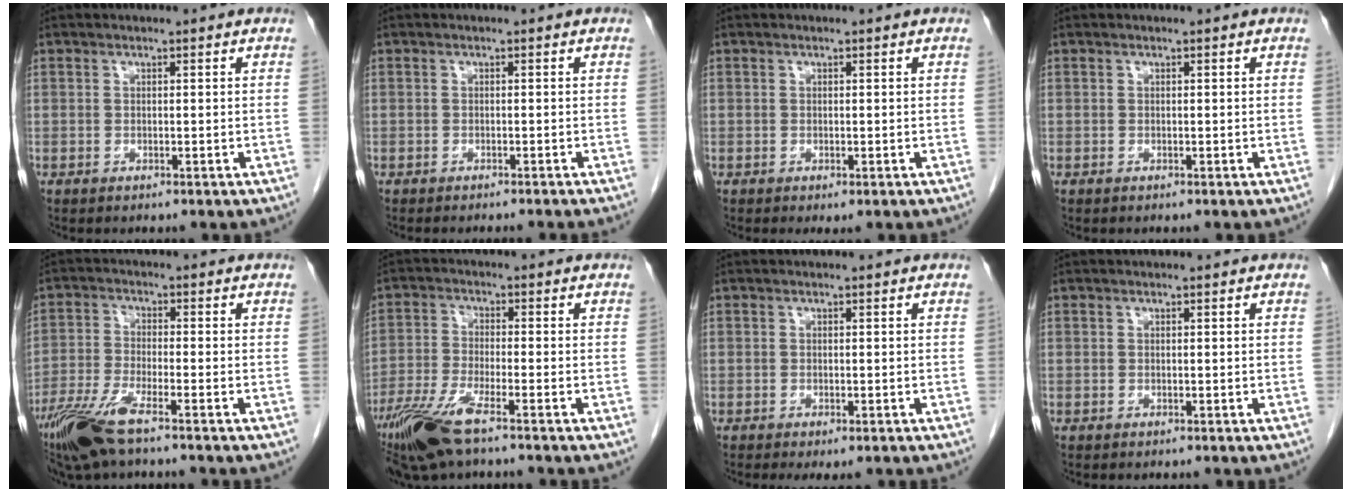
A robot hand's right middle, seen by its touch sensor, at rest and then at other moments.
{"total": 4.3, "force": [-3.9, -0.5, 1.7], "torque": [-0.009, -0.006, -0.051]}
{"total": 0.7, "force": [-0.3, 0.2, 0.6], "torque": [-0.011, -0.006, 0.000]}
{"total": 0.0}
{"total": 8.1, "force": [-5.6, 0.9, 5.8], "torque": [-0.126, -0.020, -0.112]}
{"total": 8.9, "force": [-6.0, 1.1, 6.5], "torque": [-0.138, -0.020, -0.116]}
{"total": 2.1, "force": [-1.4, 0.7, 1.4], "torque": [-0.019, -0.008, -0.016]}
{"total": 0.0}